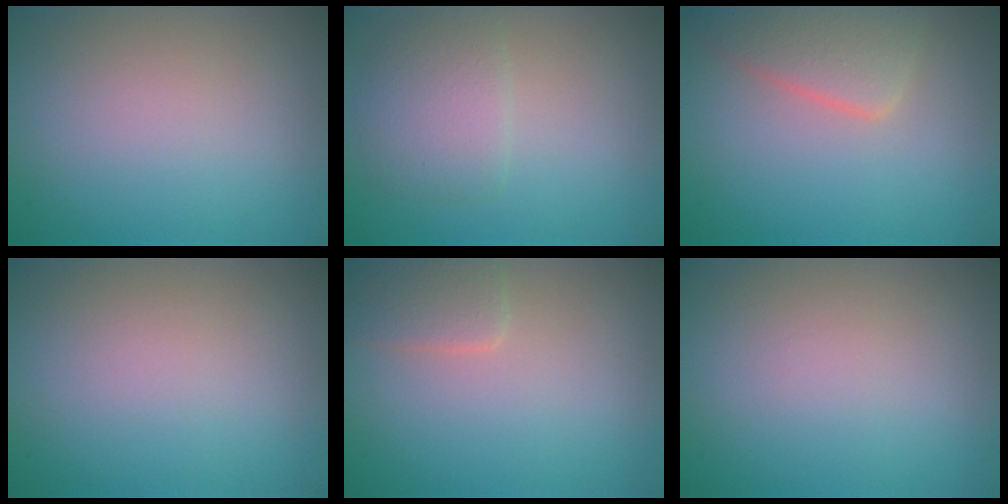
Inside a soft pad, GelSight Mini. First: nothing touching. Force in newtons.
{"total": 2.9, "press": 2.9, "slide": 0.1}
{"total": 3.8, "press": 3.8, "slide": 0.2}
{"total": 0.0}
{"total": 2.1, "press": 2.1, "slide": 0.1}
{"total": 0.0}